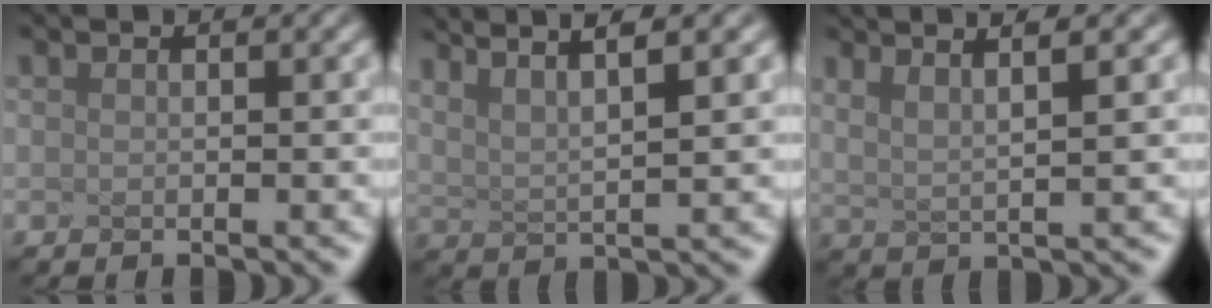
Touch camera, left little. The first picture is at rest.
{"total": 4.2, "force": [2.7, -0.1, 3.2], "torque": [-0.088, 0.013, 0.066]}
{"total": 3.2, "force": [1.6, -0.2, 2.8], "torque": [-0.080, 0.010, 0.043]}